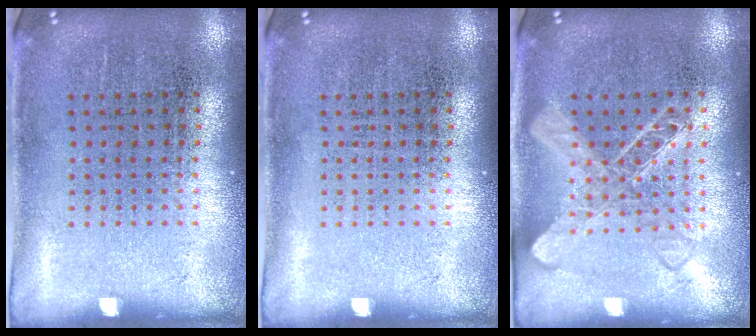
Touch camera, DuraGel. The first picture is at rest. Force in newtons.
{"total": 0.0}
{"total": 1.6, "press": 1.6, "slide": 0.4}